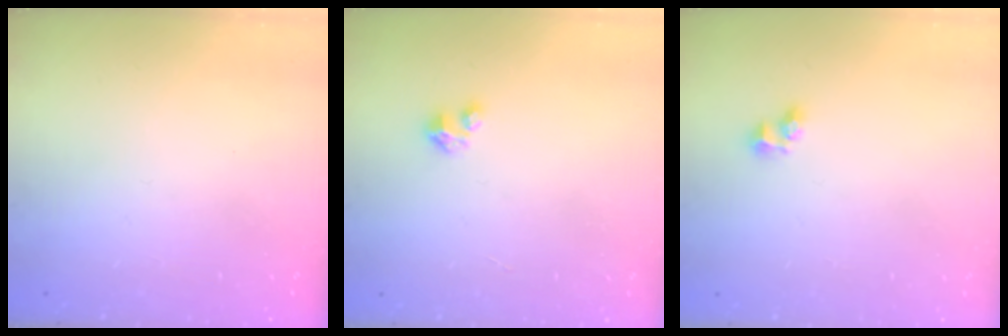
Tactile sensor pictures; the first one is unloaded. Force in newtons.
{"total": 1.6, "press": 1.6, "slide": 0.2}
{"total": 2.7, "press": 2.5, "slide": 1.0}